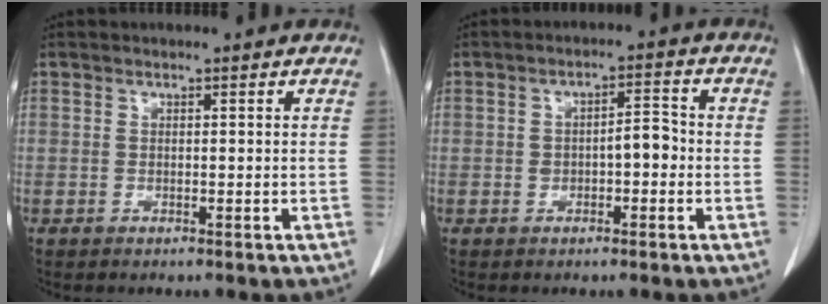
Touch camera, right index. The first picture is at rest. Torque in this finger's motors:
{"motor_torque": [0.12, 0.00, 0.06, 0.04]}